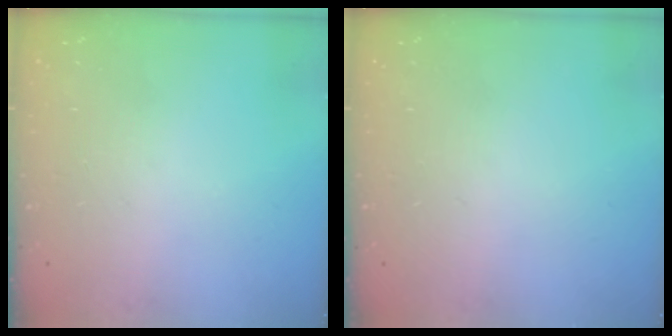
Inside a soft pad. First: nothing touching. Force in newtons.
{"total": 0.0}